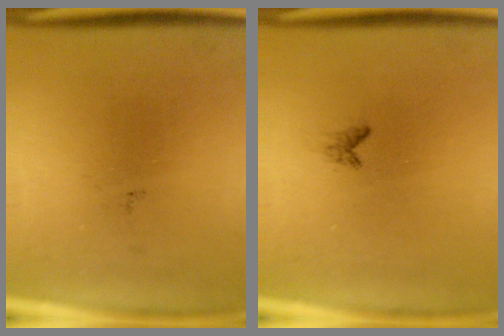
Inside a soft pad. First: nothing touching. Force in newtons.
{"total": 0.6}